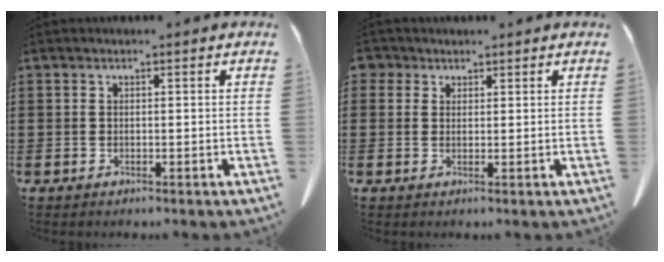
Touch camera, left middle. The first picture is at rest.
{"total": 2.1, "force": [1.4, 1.5, 0.4], "torque": [-0.016, 0.006, 0.027]}